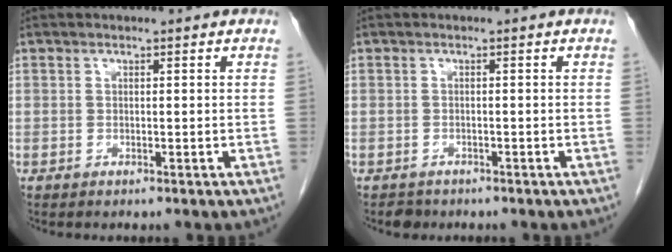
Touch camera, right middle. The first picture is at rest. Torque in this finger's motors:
{"motor_torque": [-0.31, -0.09, 0.01, -0.01]}